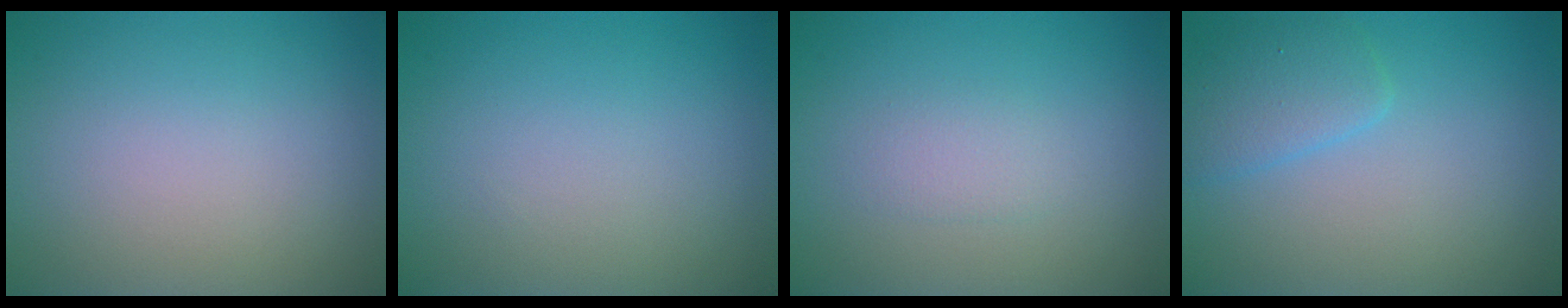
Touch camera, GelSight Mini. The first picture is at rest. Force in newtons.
{"total": 0.0}
{"total": 1.2, "press": 1.2, "slide": 0.3}
{"total": 2.6, "press": 2.6, "slide": 0.1}